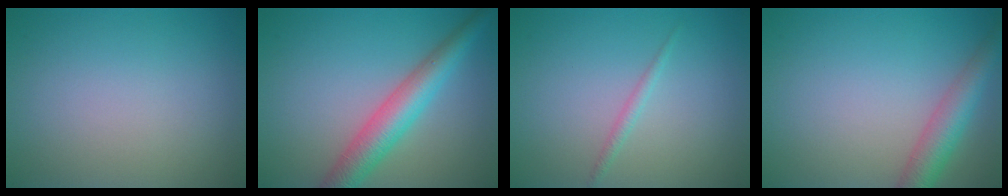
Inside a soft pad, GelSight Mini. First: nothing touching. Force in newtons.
{"total": 5.1, "press": 5.1, "slide": 0.1}
{"total": 0.9, "press": 0.9, "slide": 0.0}
{"total": 4.0, "press": 4.0, "slide": 0.3}